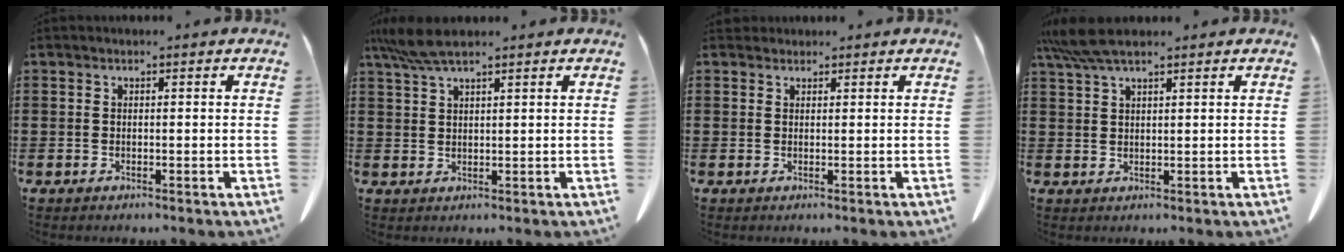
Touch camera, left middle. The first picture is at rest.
{"total": 5.1, "force": [3.9, 0.7, 3.3], "torque": [-0.072, -0.002, 0.072]}
{"total": 1.1, "force": [1.0, 0.5, 0.1], "torque": [-0.004, 0.002, 0.020]}
{"total": 5.3, "force": [3.9, 0.8, 3.4], "torque": [-0.076, -0.002, 0.074]}